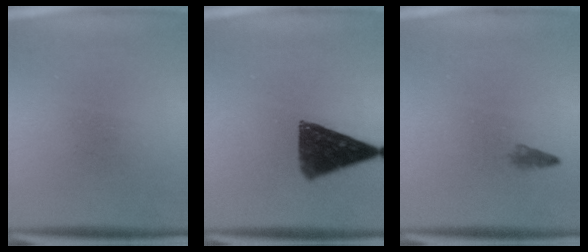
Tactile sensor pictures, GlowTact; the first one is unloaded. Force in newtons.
{"total": 11.0}
{"total": 0.9}